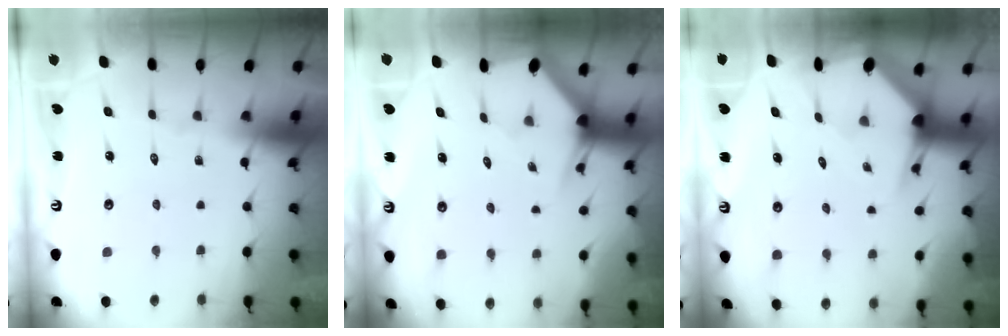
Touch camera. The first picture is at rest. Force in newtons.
{"total": 3.1, "press": 3.1, "slide": 0.1}
{"total": 4.4, "press": 4.4, "slide": 0.2}